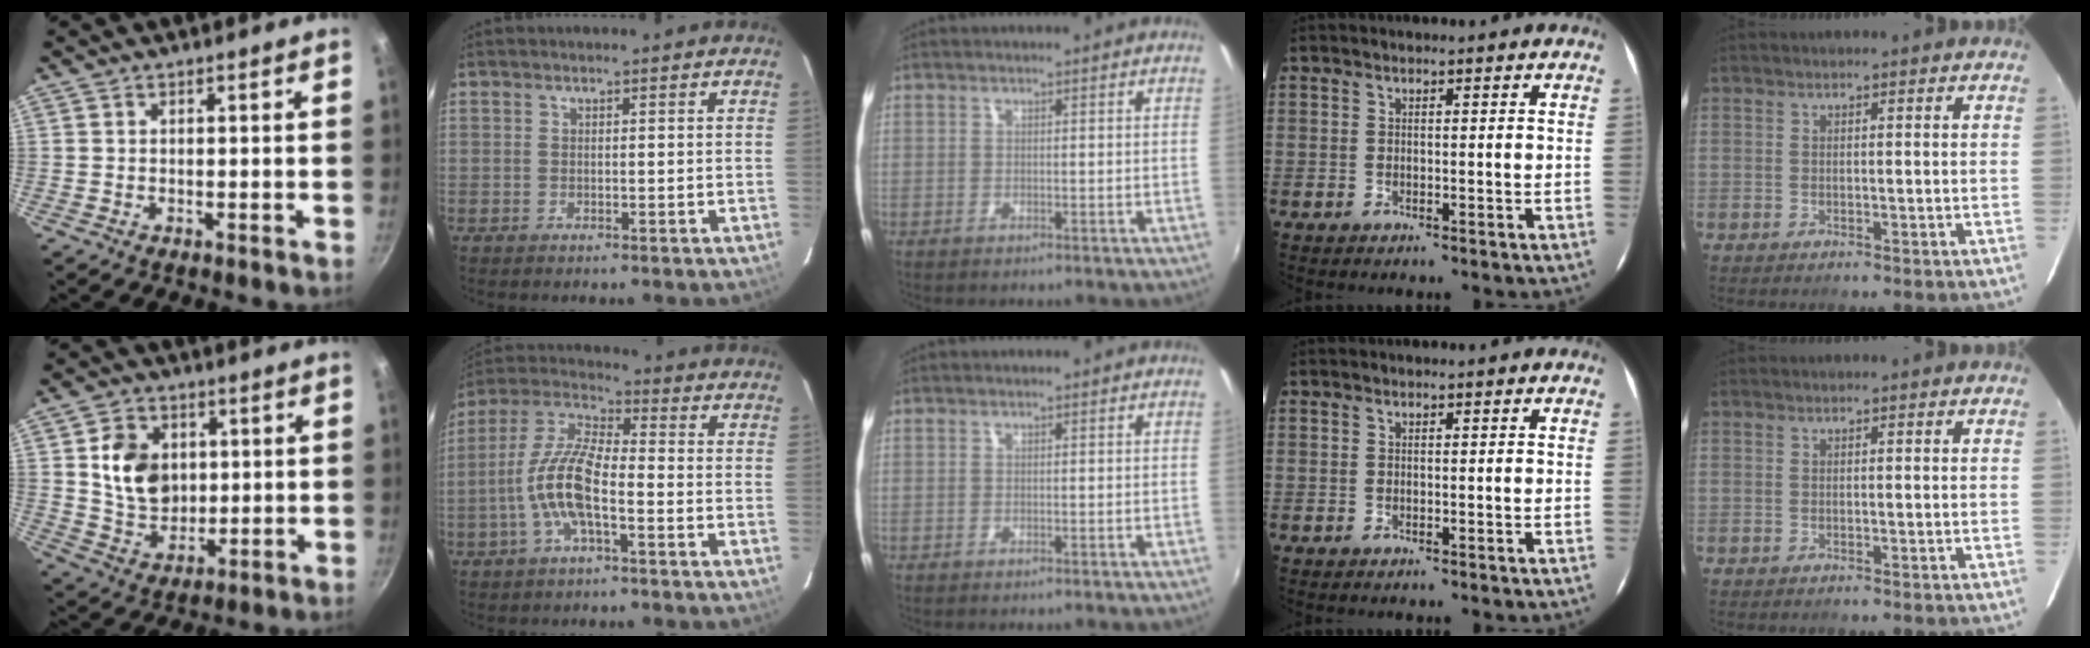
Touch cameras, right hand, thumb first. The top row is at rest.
{"thumb": {"total": 11.2, "force": [2.0, 9.0, 6.4], "torque": [-0.083, -0.012, 0.041]}, "index": {"total": 11.6, "force": [-3.7, 3.5, 10.4], "torque": [-0.222, 0.005, -0.073]}}